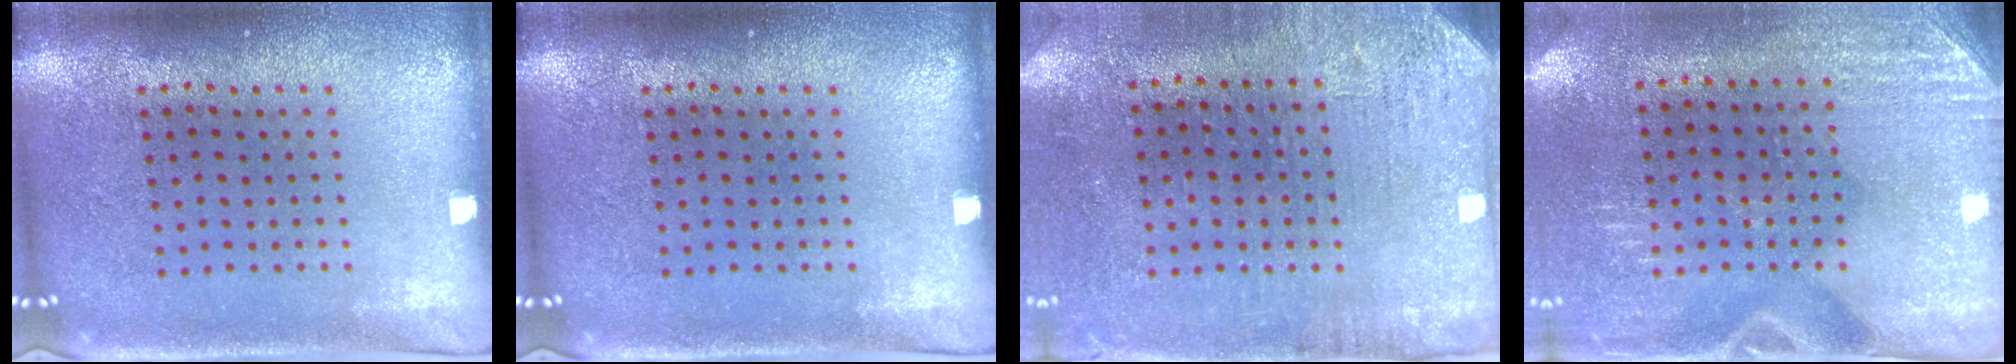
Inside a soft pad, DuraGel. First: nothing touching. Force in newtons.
{"total": 0.0}
{"total": 3.1, "press": 2.6, "slide": 1.7}
{"total": 2.8, "press": 2.5, "slide": 1.3}